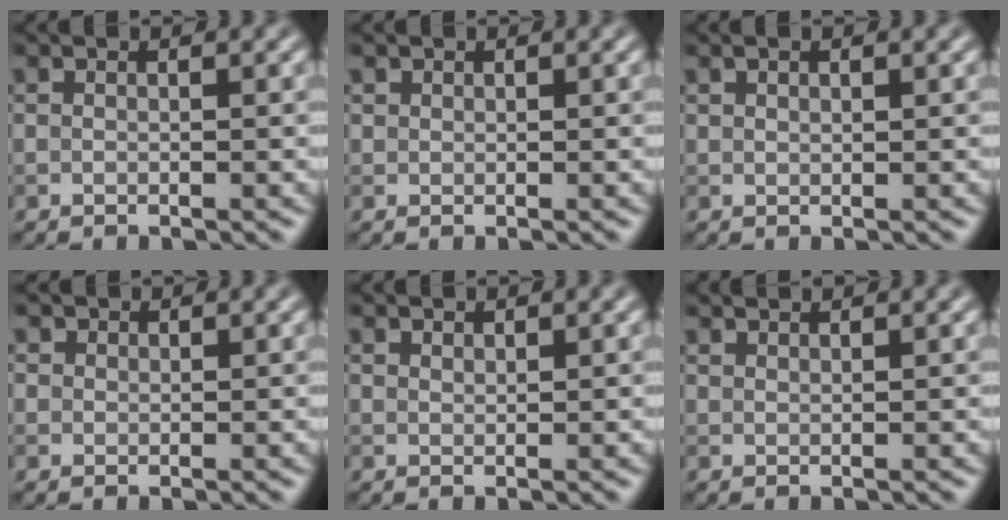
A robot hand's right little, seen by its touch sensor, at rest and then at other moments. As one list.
[{"total": 0.7, "force": [0.4, 0.5, 0.0], "torque": [0.004, -0.002, 0.010]}, {"total": 0.8, "force": [0.5, 0.3, 0.5], "torque": [-0.012, 0.002, 0.011]}, {"total": 1.1, "force": [0.6, 0.8, 0.2], "torque": [-0.002, -0.002, 0.005]}, {"total": 0.6, "force": [0.6, 0.2, 0.1], "torque": [0.000, -0.001, 0.013]}, {"total": 1.3, "force": [1.2, 0.1, 0.3], "torque": [0.000, -0.003, 0.016]}]